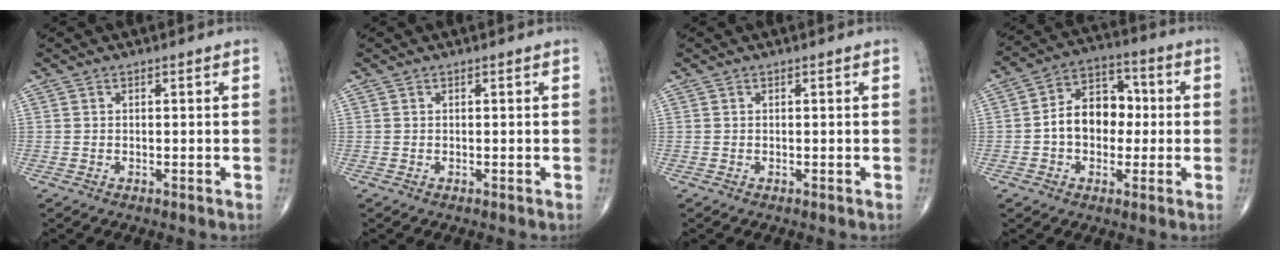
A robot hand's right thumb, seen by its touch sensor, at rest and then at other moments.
{"total": 0.0}
{"total": 0.0}
{"total": 11.4, "force": [-0.5, 8.4, 7.8], "torque": [-0.094, 0.035, -0.019]}